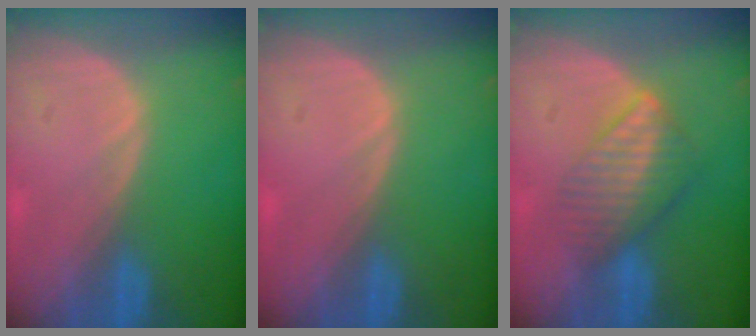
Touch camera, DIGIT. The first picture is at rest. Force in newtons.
{"total": 0.5, "press": 0.1, "slide": 0.5}
{"total": 6.5, "press": 6.1, "slide": 2.4}